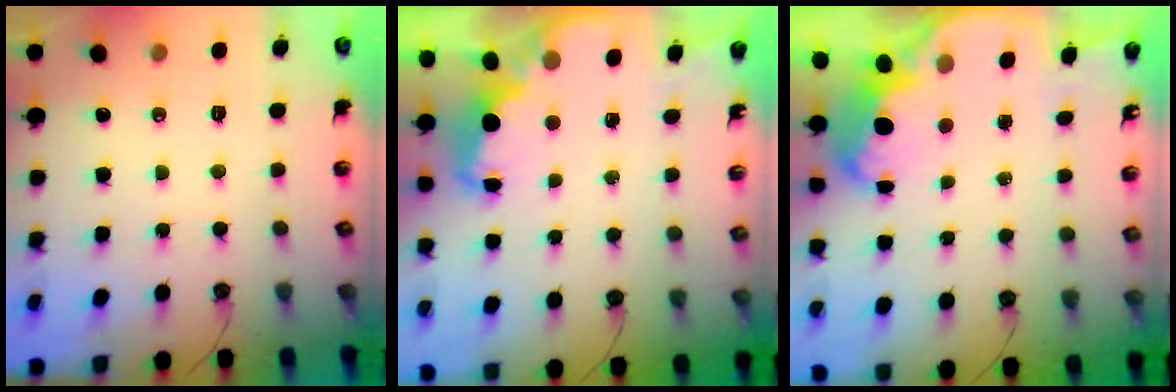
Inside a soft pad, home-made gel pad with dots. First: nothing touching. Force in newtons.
{"total": 2.4, "press": 2.3, "slide": 0.7}
{"total": 5.8, "press": 5.7, "slide": 0.6}